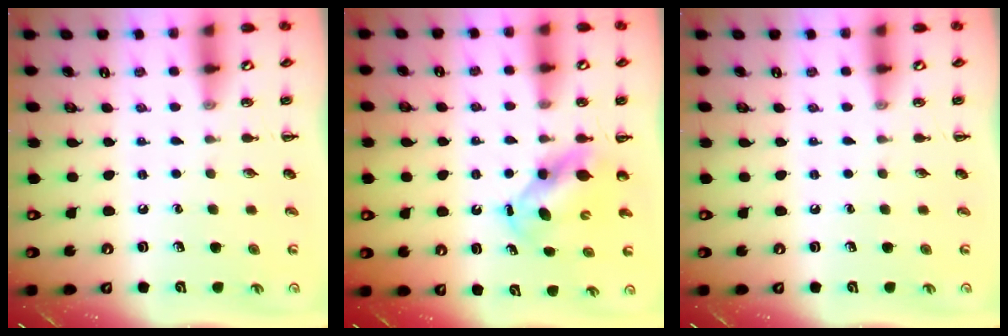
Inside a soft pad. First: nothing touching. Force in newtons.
{"total": 6.5, "press": 6.5, "slide": 1.0}
{"total": 0.0}